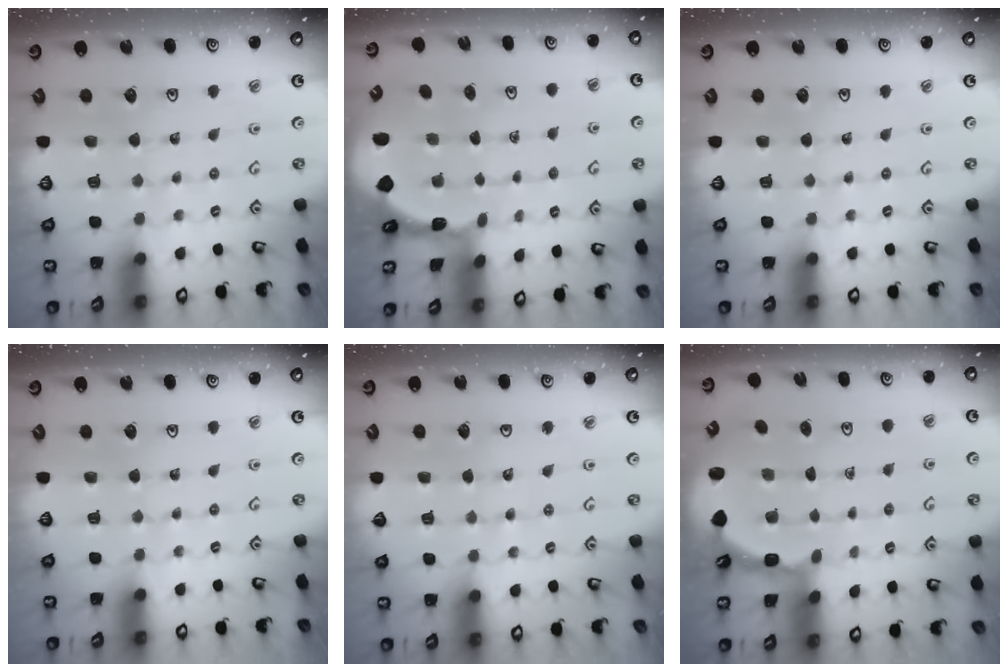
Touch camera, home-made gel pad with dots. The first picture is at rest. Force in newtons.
{"total": 1.0, "press": 0.9, "slide": 0.2}
{"total": 0.0}
{"total": 0.0}
{"total": 2.6, "press": 2.6, "slide": 0.2}
{"total": 2.0, "press": 1.8, "slide": 0.9}